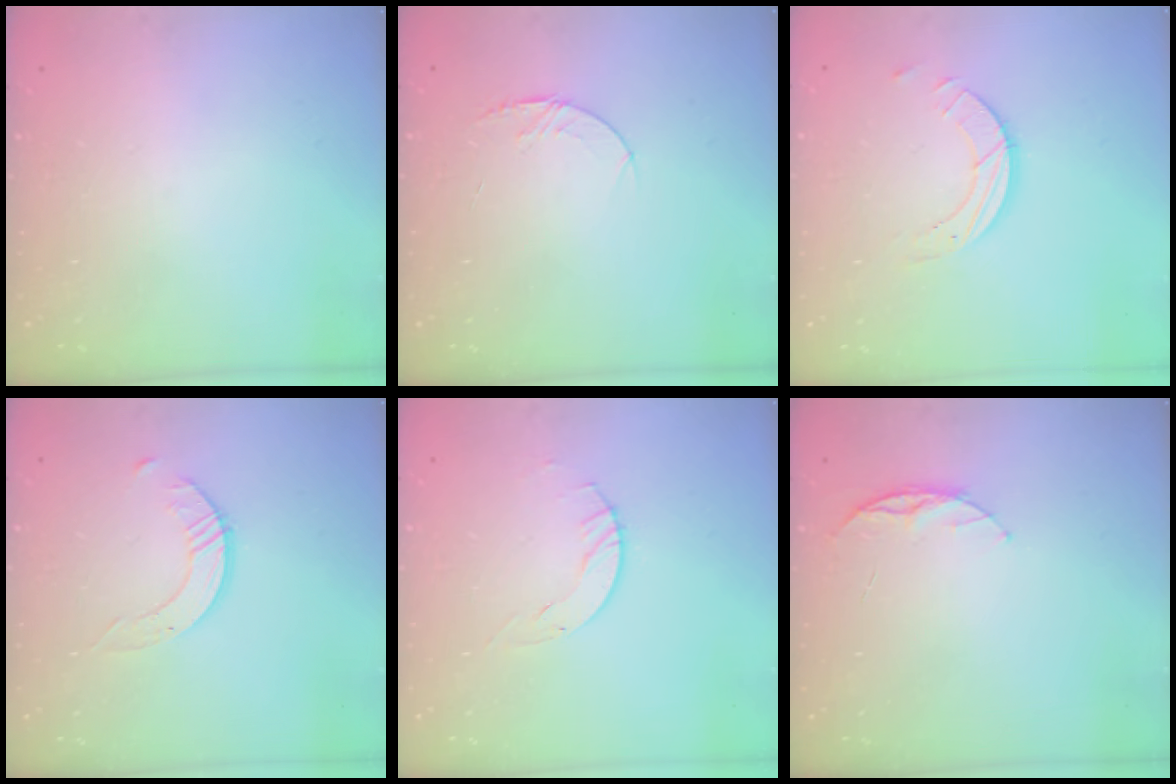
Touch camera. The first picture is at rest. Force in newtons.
{"total": 4.0, "press": 3.9, "slide": 0.5}
{"total": 4.2, "press": 4.2, "slide": 0.3}
{"total": 1.6, "press": 1.6, "slide": 0.2}
{"total": 2.9, "press": 2.9, "slide": 0.4}
{"total": 6.0, "press": 5.9, "slide": 0.6}